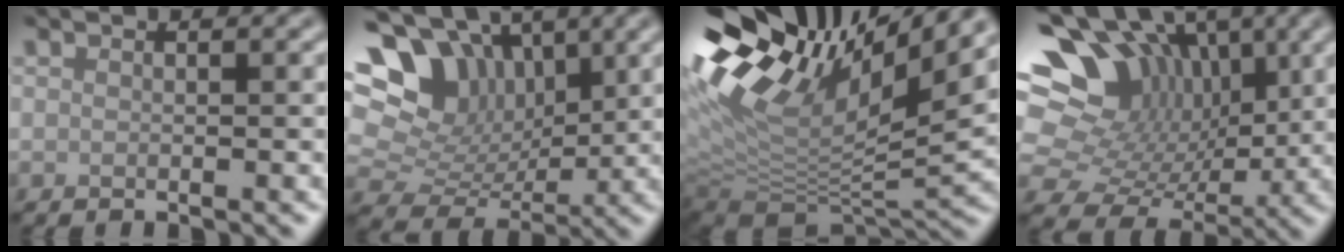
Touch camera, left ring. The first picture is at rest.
{"total": 14.0, "force": [5.2, 10.6, 7.6], "torque": [-0.161, 0.032, 0.081]}
{"total": 14.9, "force": [5.8, 6.4, 12.2], "torque": [-0.229, 0.012, 0.124]}
{"total": 14.0, "force": [4.6, 10.2, 8.3], "torque": [-0.175, 0.022, 0.080]}